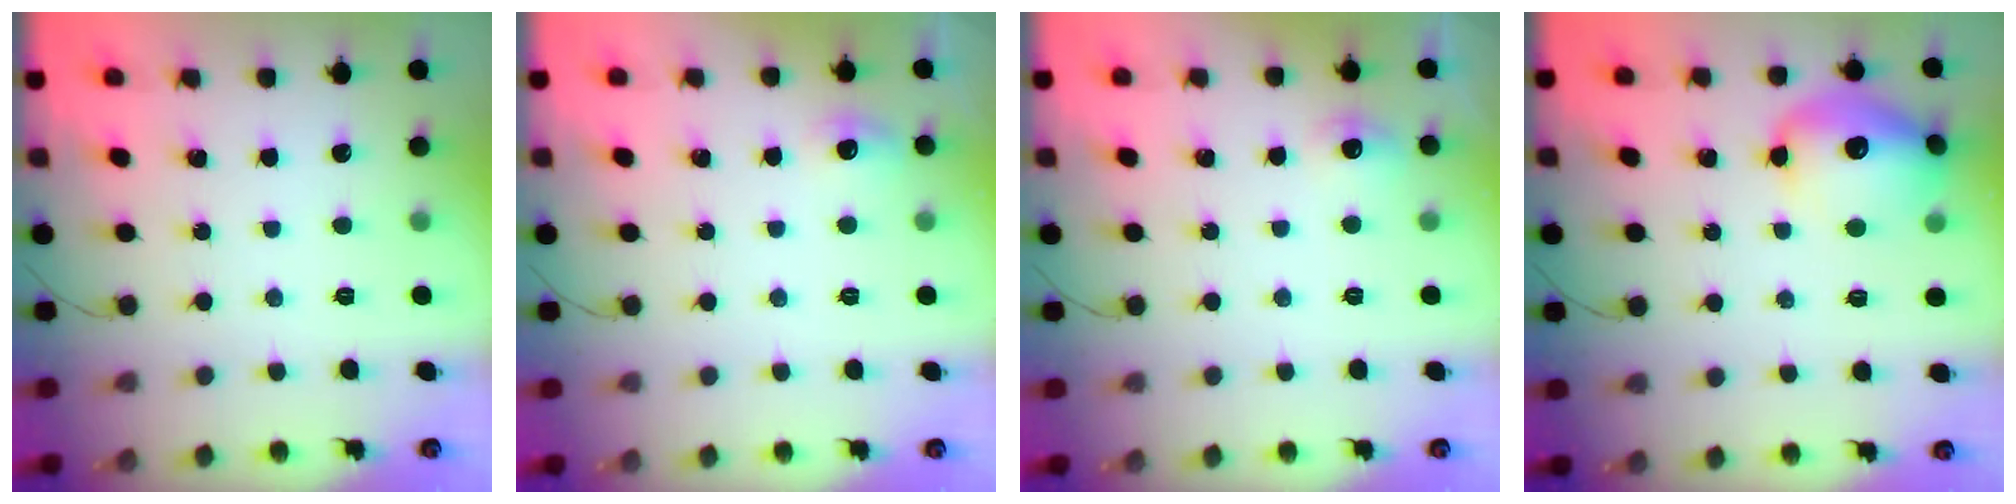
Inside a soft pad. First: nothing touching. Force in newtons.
{"total": 5.3, "press": 5.0, "slide": 1.7}
{"total": 6.1, "press": 5.9, "slide": 1.6}
{"total": 14.5, "press": 14.5, "slide": 1.2}